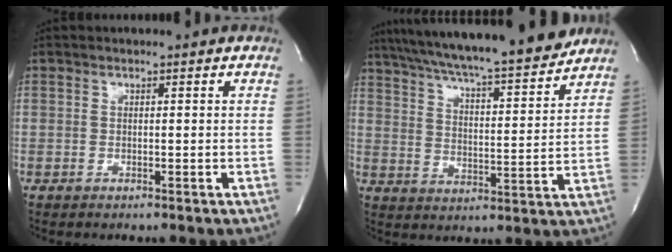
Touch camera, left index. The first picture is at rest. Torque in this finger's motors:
{"motor_torque": [0.37, -0.39, 0.84, 0.21]}